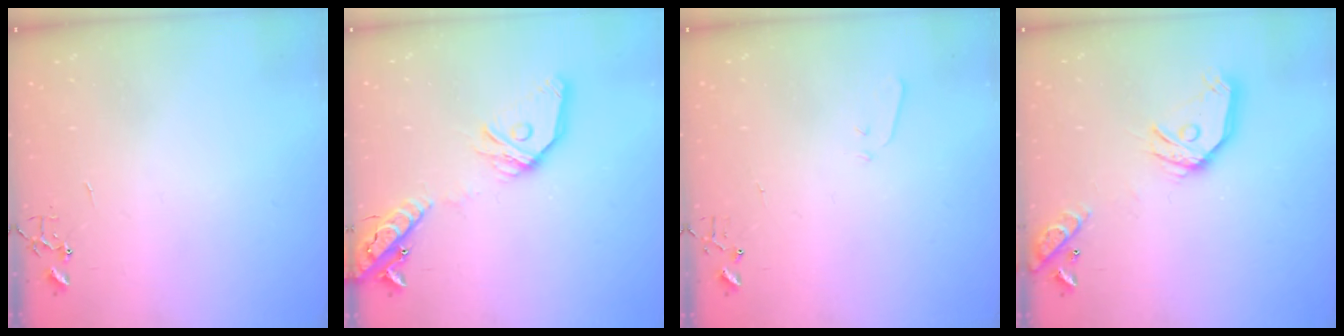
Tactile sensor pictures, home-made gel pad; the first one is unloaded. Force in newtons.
{"total": 18.2, "press": 18.0, "slide": 3.2}
{"total": 3.3, "press": 3.2, "slide": 0.6}
{"total": 16.2, "press": 16.0, "slide": 2.5}